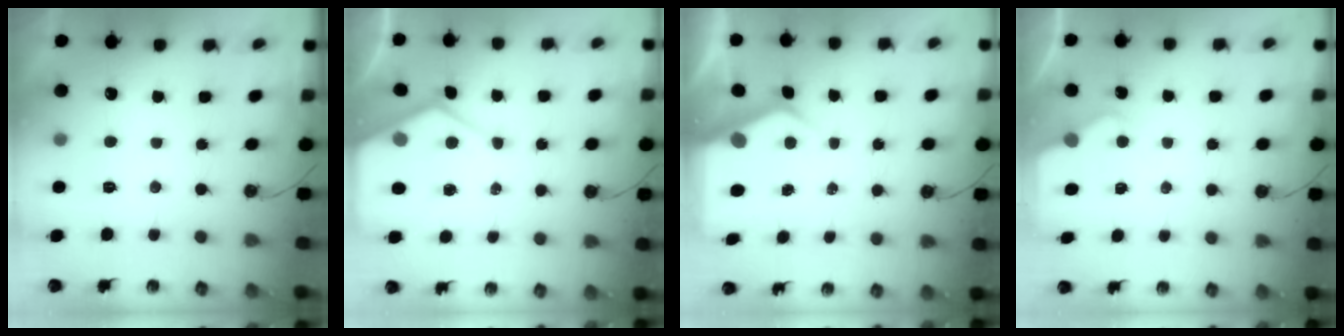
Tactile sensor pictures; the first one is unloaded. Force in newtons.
{"total": 7.9, "press": 7.9, "slide": 0.8}
{"total": 5.5, "press": 5.5, "slide": 0.4}
{"total": 3.3, "press": 3.3, "slide": 0.5}